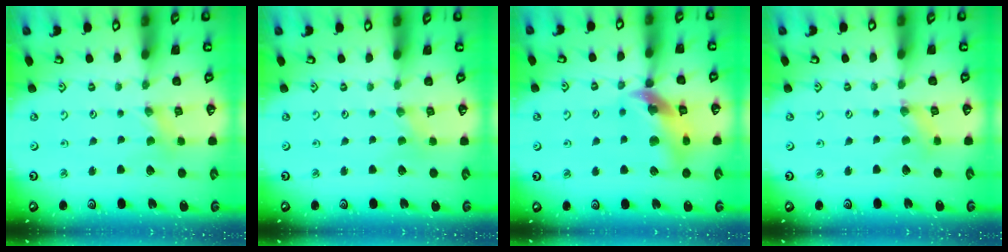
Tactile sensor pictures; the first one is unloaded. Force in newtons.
{"total": 0.0}
{"total": 15.3, "press": 15.2, "slide": 2.1}
{"total": 1.4, "press": 1.4, "slide": 0.3}